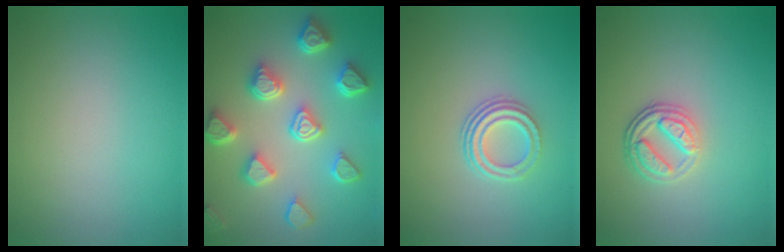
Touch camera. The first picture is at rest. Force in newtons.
{"total": 7.2, "press": 5.8, "slide": 4.2}
{"total": 2.9, "press": 2.1, "slide": 2.0}
{"total": 3.7, "press": 2.8, "slide": 2.4}